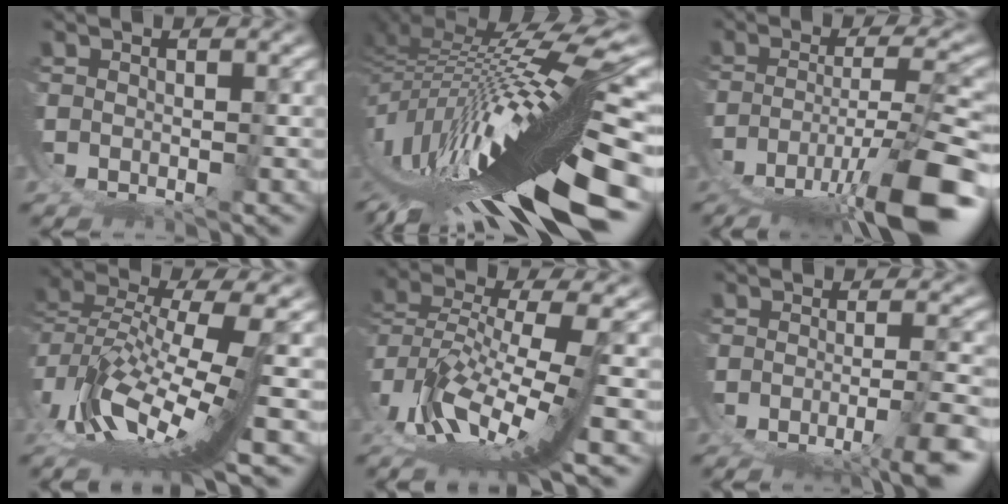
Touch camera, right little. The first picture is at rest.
{"total": 17.9, "force": [-2.4, 5.7, 16.8], "torque": [-0.268, 0.015, -0.023]}
{"total": 7.5, "force": [-3.1, 1.7, 6.6], "torque": [-0.116, -0.023, -0.022]}
{"total": 6.6, "force": [-0.6, 1.3, 6.4], "torque": [-0.120, -0.007, -0.003]}
{"total": 6.1, "force": [-0.2, 1.3, 6.0], "torque": [-0.114, -0.003, 0.003]}
{"total": 5.8, "force": [-3.4, 1.3, 4.5], "torque": [-0.062, -0.014, -0.035]}